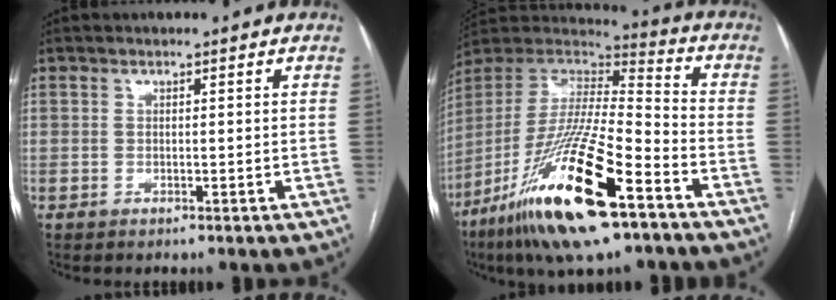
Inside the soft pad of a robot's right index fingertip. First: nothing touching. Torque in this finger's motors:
{"motor_torque": [1.05, -1.09, 0.62, 0.21]}